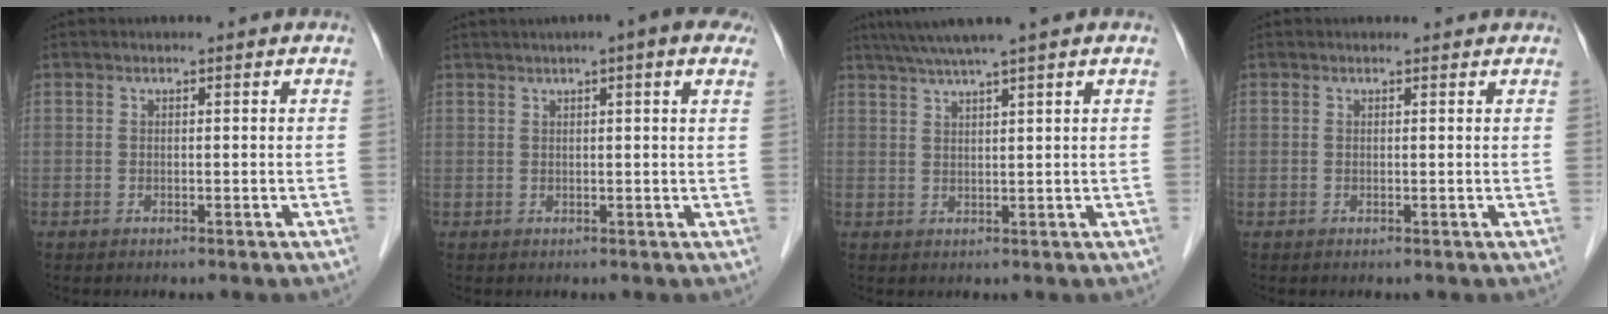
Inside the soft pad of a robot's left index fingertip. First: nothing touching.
{"total": 6.5, "force": [3.9, 0.4, 5.2], "torque": [-0.063, 0.031, 0.047]}
{"total": 6.5, "force": [5.1, -1.5, 3.8], "torque": [-0.062, 0.021, 0.086]}
{"total": 1.3, "force": [1.3, 0.0, 0.1], "torque": [-0.011, 0.003, 0.015]}